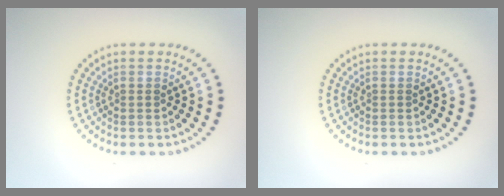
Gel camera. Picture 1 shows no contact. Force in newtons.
{"total": 0.0}